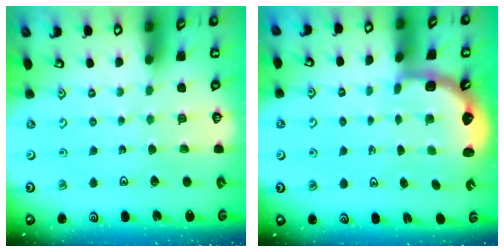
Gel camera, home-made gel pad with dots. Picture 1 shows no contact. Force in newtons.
{"total": 2.6, "press": 2.3, "slide": 1.3}